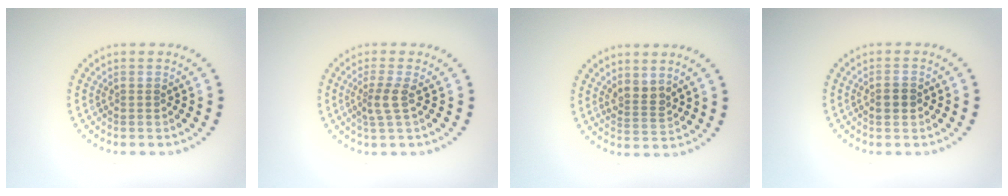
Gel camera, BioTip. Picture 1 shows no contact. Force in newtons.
{"total": 2.0, "press": 1.6, "slide": 1.2}
{"total": 2.1, "press": 1.7, "slide": 1.2}
{"total": 1.2, "press": 1.2, "slide": 0.0}